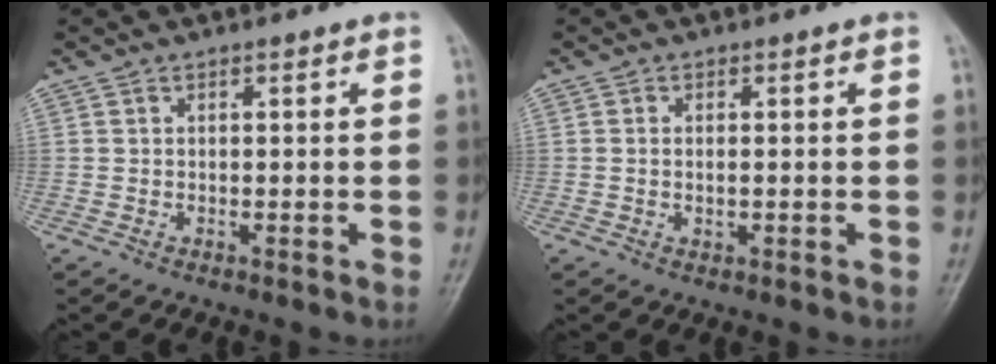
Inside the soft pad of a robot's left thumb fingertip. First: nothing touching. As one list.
[{"total": 1.6, "force": [-0.2, 0.8, 1.4], "torque": [-0.029, 0.004, -0.002]}]